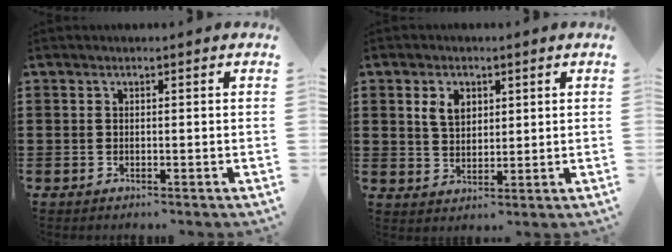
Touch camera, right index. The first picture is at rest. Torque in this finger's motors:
{"motor_torque": [0.12, -0.11, 0.12, 0.08]}